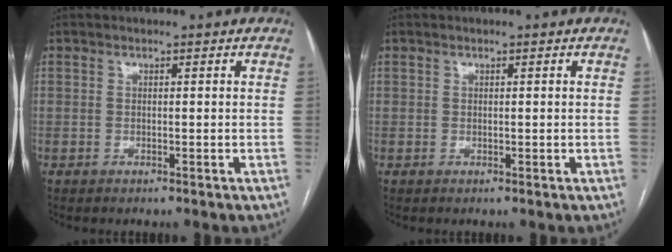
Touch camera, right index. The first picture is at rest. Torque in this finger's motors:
{"motor_torque": [0.00, 0.00, 0.00, 0.00]}